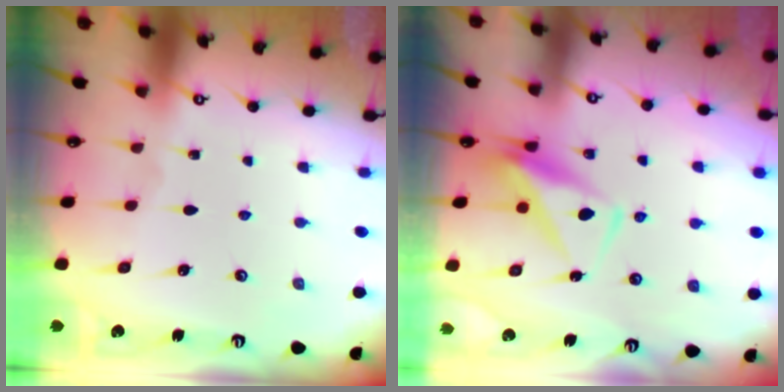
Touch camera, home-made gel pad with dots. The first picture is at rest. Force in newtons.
{"total": 7.1, "press": 6.9, "slide": 1.5}